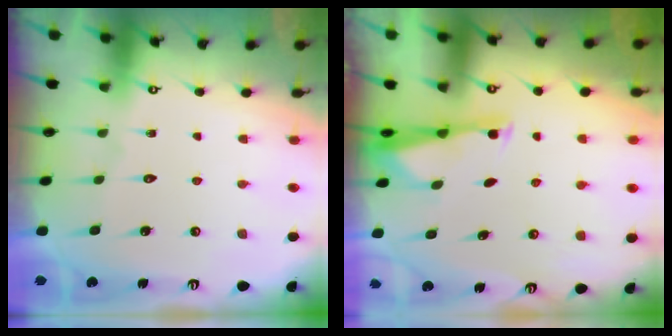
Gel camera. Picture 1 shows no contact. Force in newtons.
{"total": 3.4, "press": 3.3, "slide": 0.6}